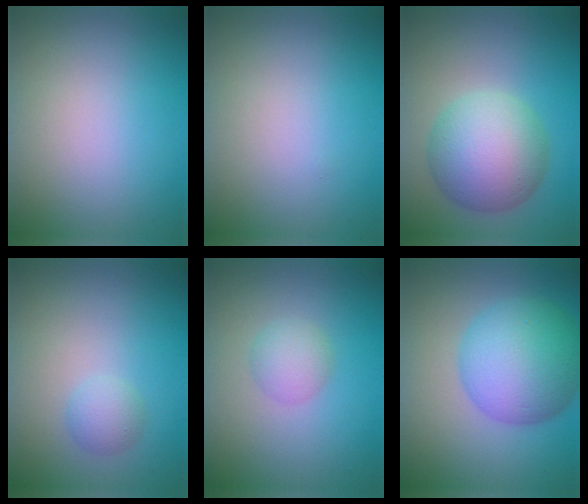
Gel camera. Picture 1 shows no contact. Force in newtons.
{"total": 0.0}
{"total": 7.9, "press": 7.9, "slide": 0.5}
{"total": 1.7, "press": 1.7, "slide": 0.1}
{"total": 1.9, "press": 1.9, "slide": 0.0}
{"total": 9.2, "press": 9.2, "slide": 0.2}